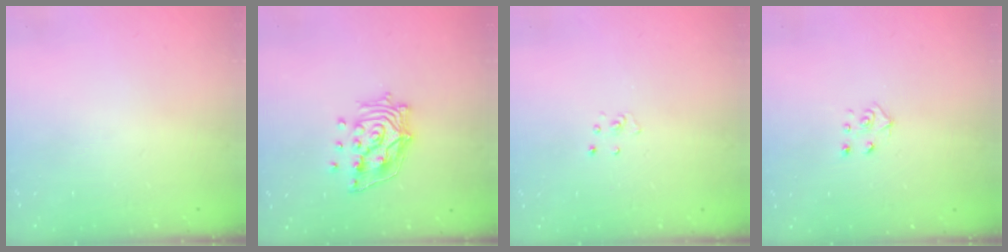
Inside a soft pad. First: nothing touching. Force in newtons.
{"total": 13.9, "press": 13.8, "slide": 1.8}
{"total": 2.3, "press": 2.3, "slide": 0.2}
{"total": 4.6, "press": 4.6, "slide": 0.4}